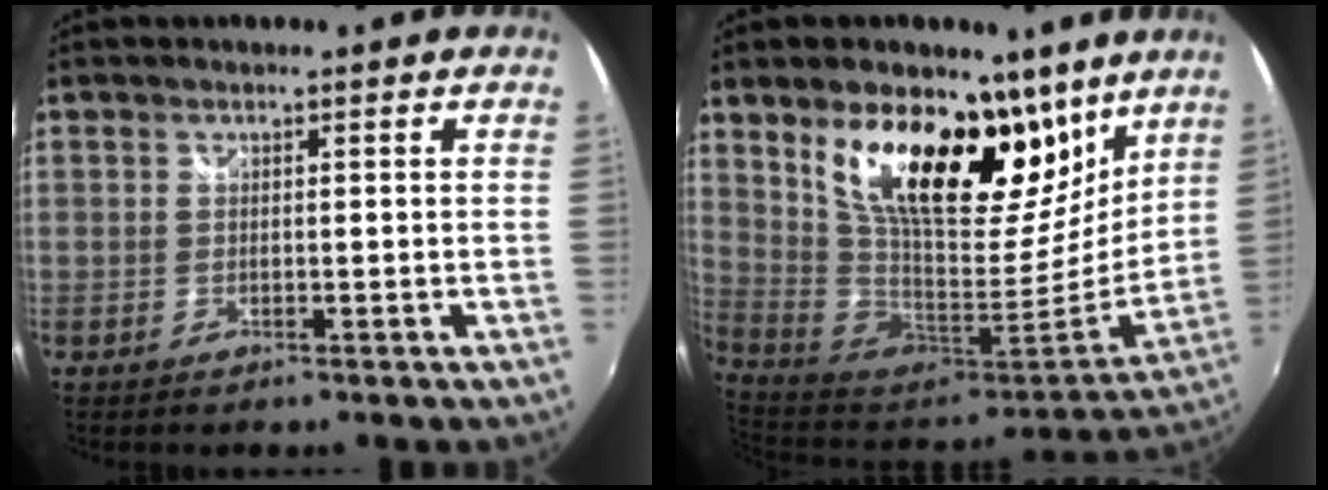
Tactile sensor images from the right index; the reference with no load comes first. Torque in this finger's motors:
{"motor_torque": [1.11, 1.02, 1.05, 0.21]}